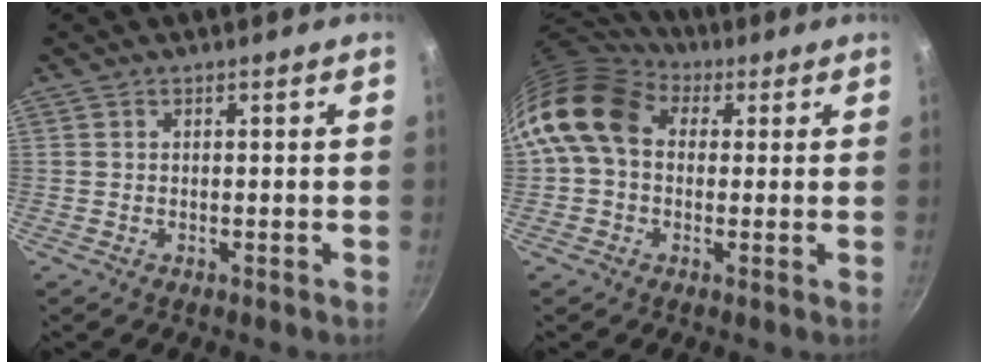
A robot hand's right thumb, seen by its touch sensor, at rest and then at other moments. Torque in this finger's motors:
{"motor_torque": [-0.82, 1.82, 0.79, -0.69, 0.50]}